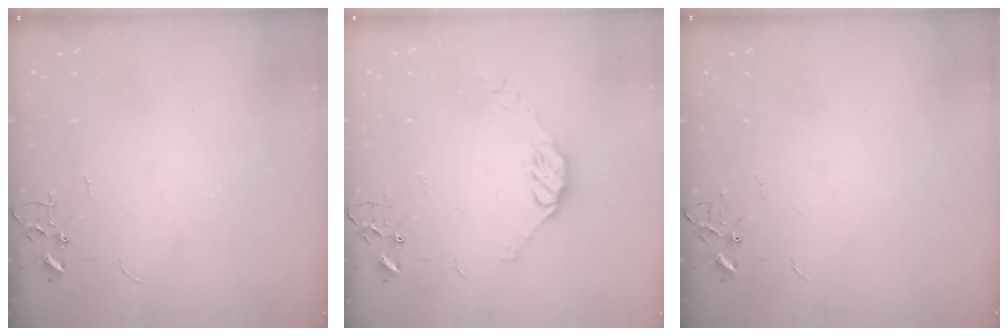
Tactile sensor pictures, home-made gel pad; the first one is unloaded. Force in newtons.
{"total": 9.0, "press": 9.0, "slide": 1.0}
{"total": 0.0}